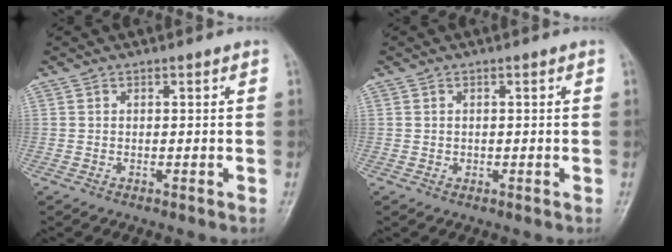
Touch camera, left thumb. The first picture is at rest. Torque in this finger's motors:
{"motor_torque": [-0.25, -0.05, 0.32, -0.07, 0.01]}